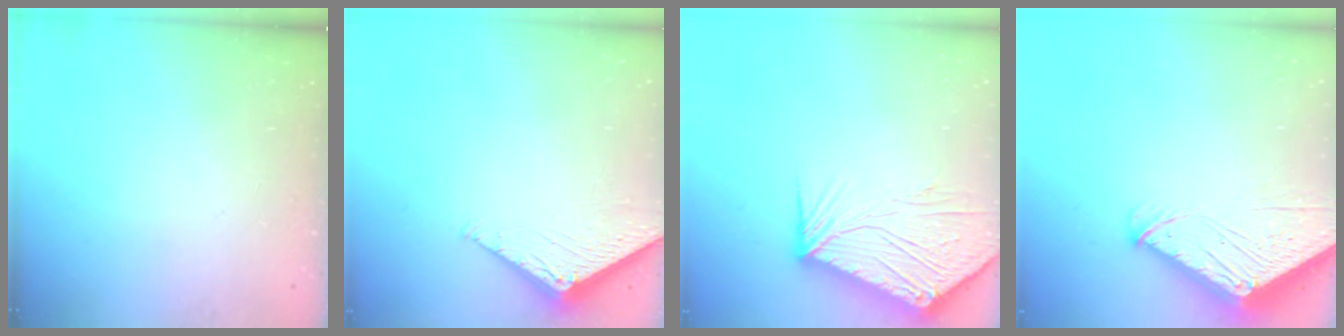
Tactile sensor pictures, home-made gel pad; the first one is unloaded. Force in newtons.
{"total": 2.8, "press": 2.8, "slide": 0.3}
{"total": 15.8, "press": 15.7, "slide": 2.1}
{"total": 7.1, "press": 7.1, "slide": 0.8}